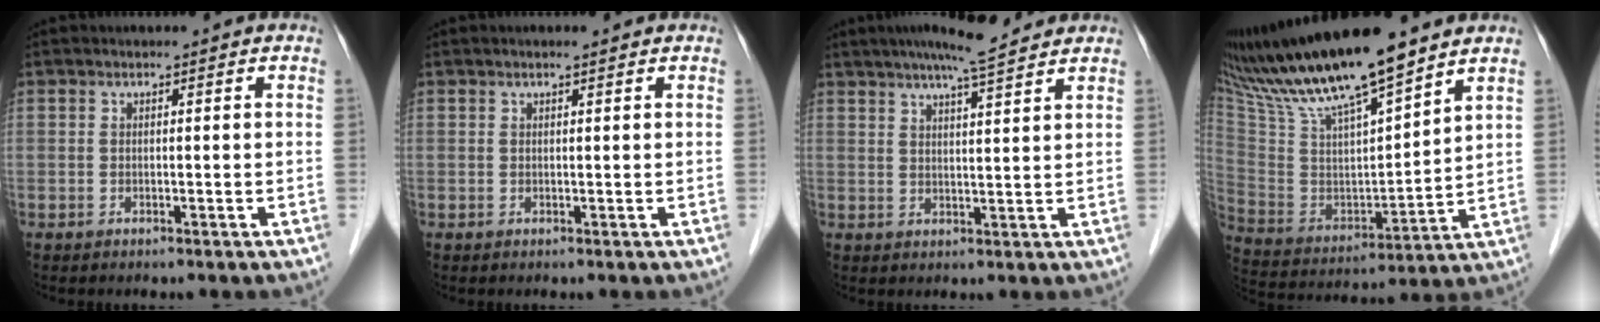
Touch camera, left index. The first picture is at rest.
{"total": 1.0, "force": [0.8, 0.1, 0.7], "torque": [-0.014, 0.007, 0.013]}
{"total": 8.7, "force": [7.4, 0.3, 4.4], "torque": [-0.071, 0.020, 0.109]}
{"total": 19.6, "force": [16.0, 1.5, 11.1], "torque": [-0.209, 0.003, 0.301]}